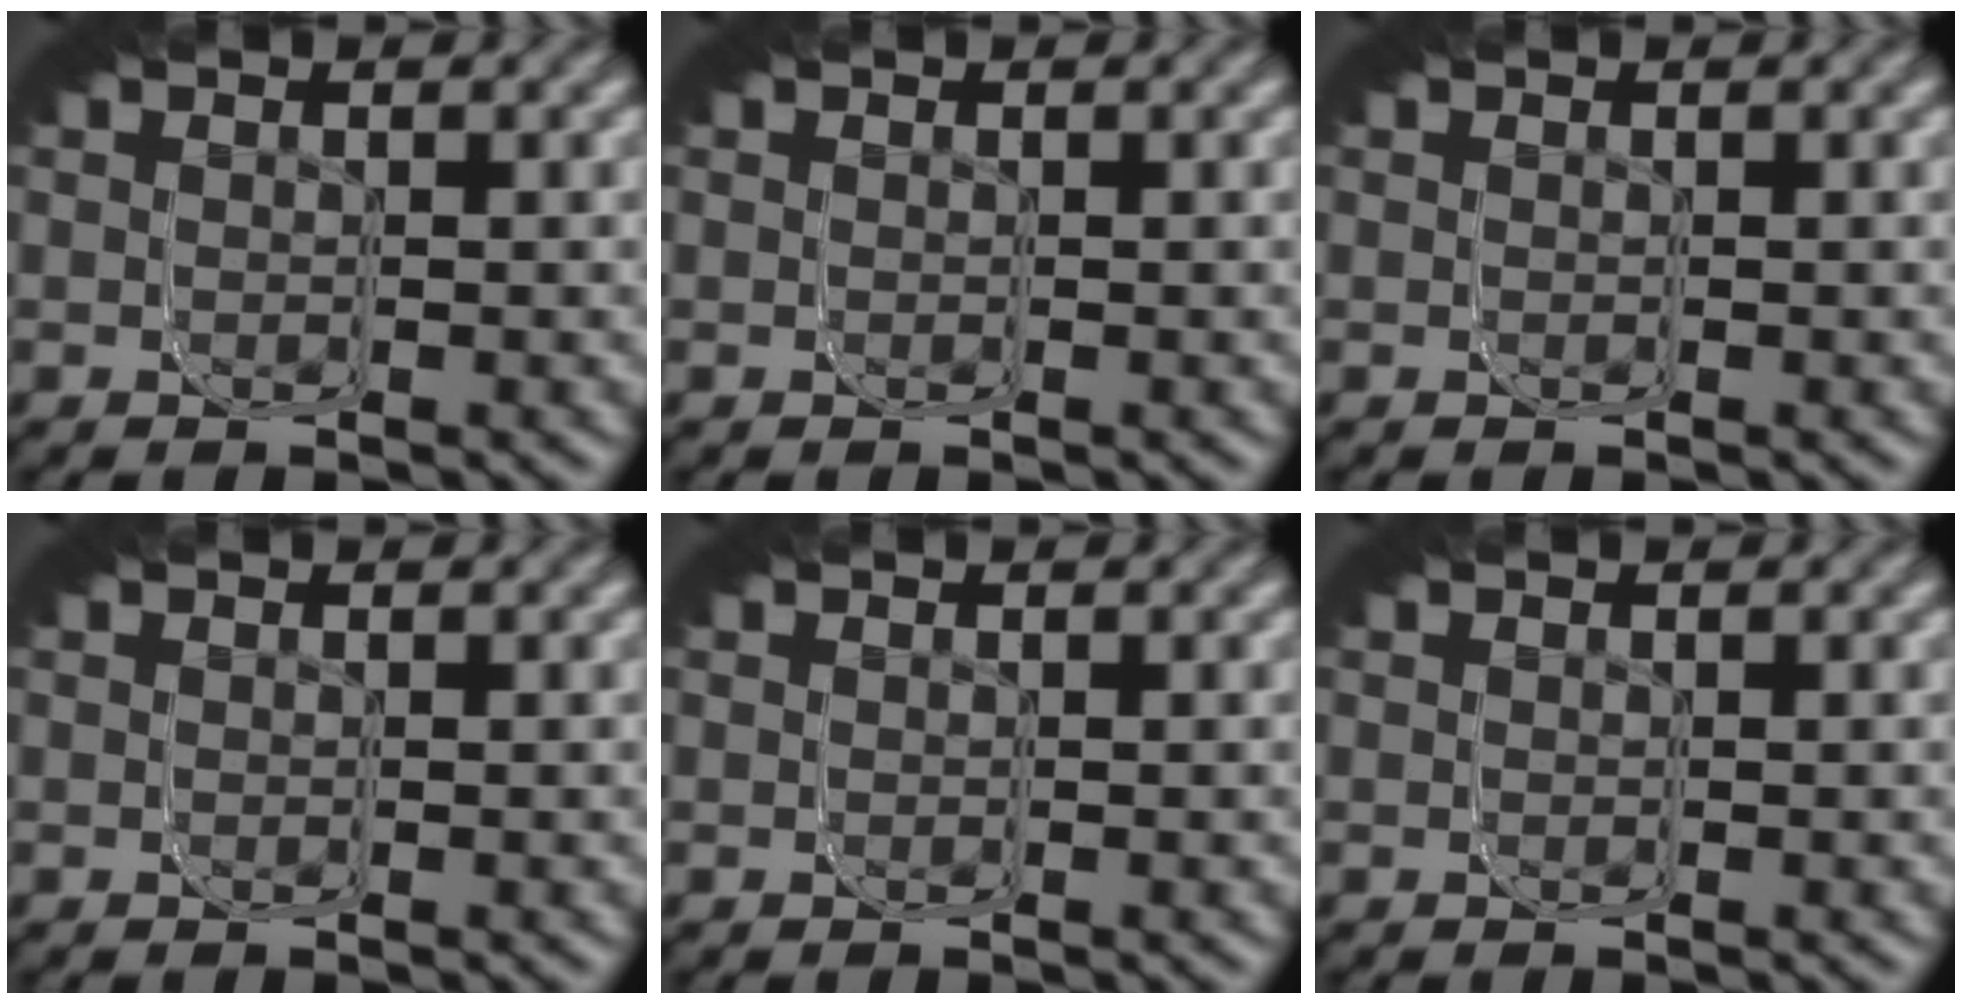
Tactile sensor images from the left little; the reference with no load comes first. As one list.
[{"total": 0.0}, {"total": 0.0}, {"total": 0.0}, {"total": 0.0}, {"total": 0.0}]